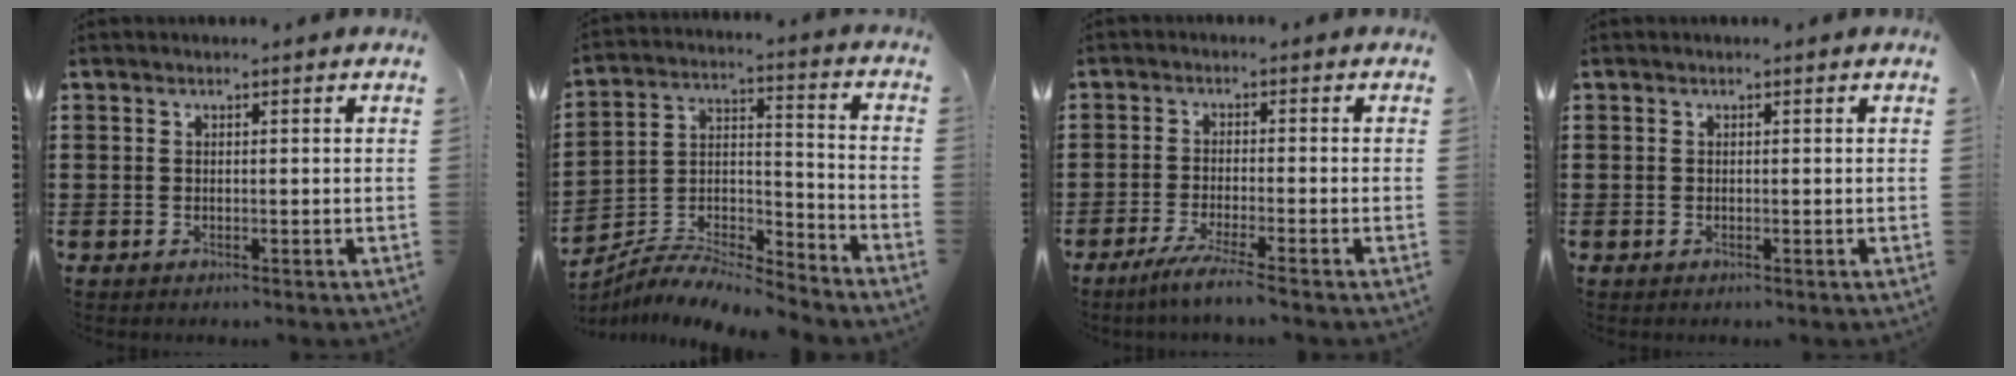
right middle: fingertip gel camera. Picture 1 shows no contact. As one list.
[{"total": 7.5, "force": [-7.3, 0.6, 1.4], "torque": [-0.008, 0.013, -0.142]}, {"total": 3.6, "force": [-2.7, -0.5, 2.3], "torque": [-0.052, -0.014, -0.053]}, {"total": 0.0}]